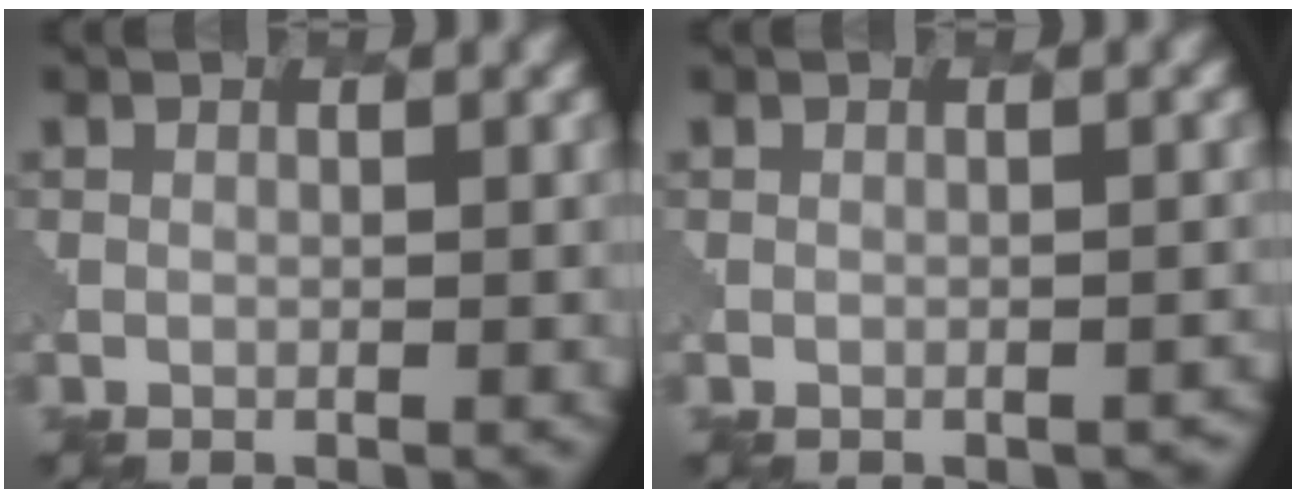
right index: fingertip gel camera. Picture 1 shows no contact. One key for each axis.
{"total": 1.4, "fx": -1.3, "fy": 0.6, "fz": 0.2, "tx": 0.006, "ty": -0.002, "tz": -0.007}